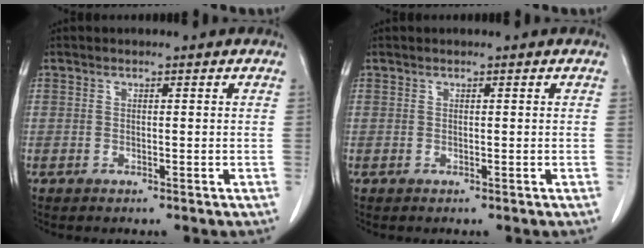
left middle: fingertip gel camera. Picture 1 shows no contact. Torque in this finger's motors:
{"motor_torque": [0.14, -0.17, 0.02, 0.00]}